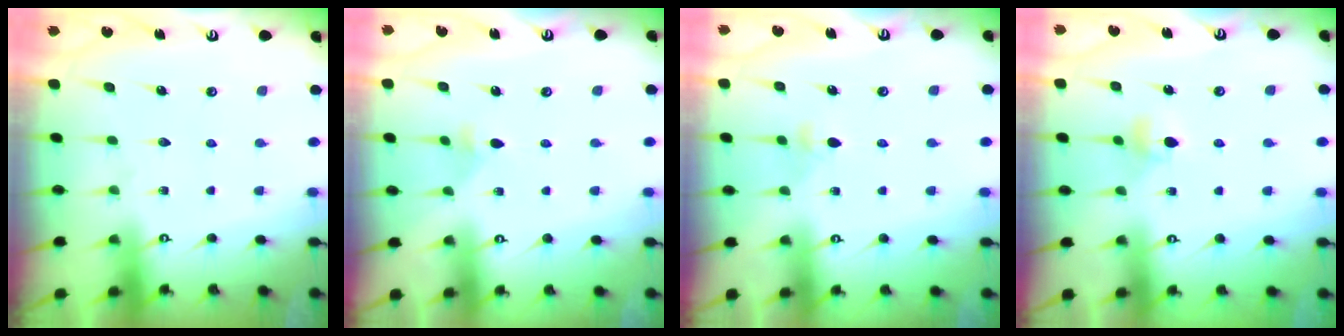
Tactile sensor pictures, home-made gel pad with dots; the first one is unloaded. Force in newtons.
{"total": 2.8, "press": 2.7, "slide": 0.7}
{"total": 3.1, "press": 3.0, "slide": 0.7}
{"total": 4.0, "press": 4.0, "slide": 0.9}